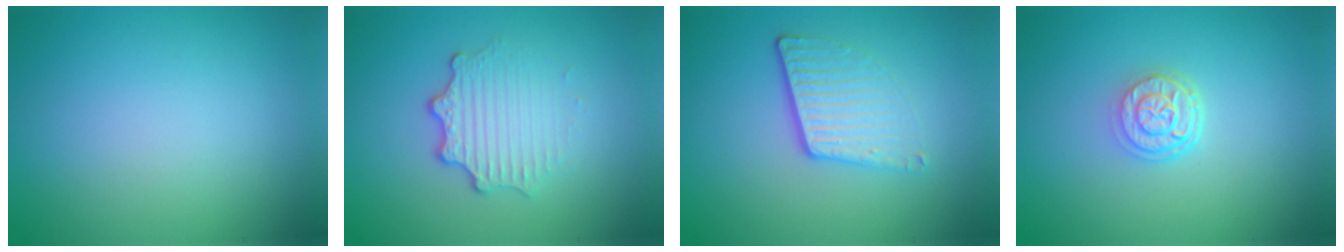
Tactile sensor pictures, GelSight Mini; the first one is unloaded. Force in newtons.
{"total": 3.3, "press": 2.5, "slide": 2.2}
{"total": 3.8, "press": 2.5, "slide": 2.9}
{"total": 2.8, "press": 2.1, "slide": 1.8}